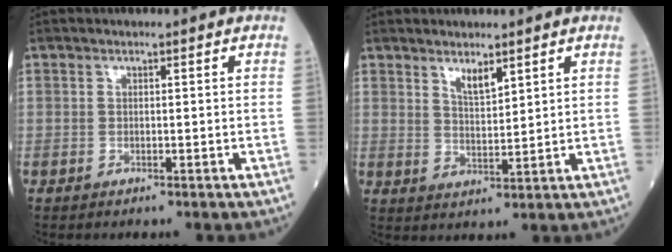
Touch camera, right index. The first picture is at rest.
{"total": 3.5, "force": [2.5, 0.8, 2.3], "torque": [-0.044, -0.009, 0.051]}